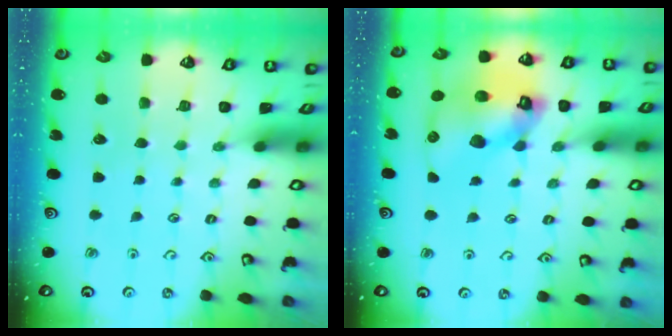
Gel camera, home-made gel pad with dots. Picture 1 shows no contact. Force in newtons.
{"total": 15.4, "press": 15.3, "slide": 2.1}